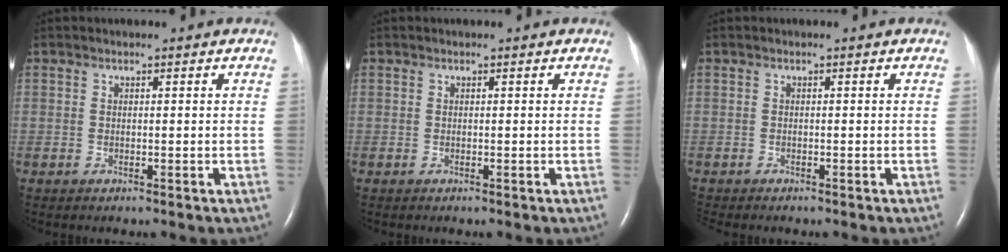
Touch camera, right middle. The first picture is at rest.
{"total": 0.0}
{"total": 2.0, "force": [-1.8, 0.4, 0.8], "torque": [-0.015, -0.005, -0.024]}